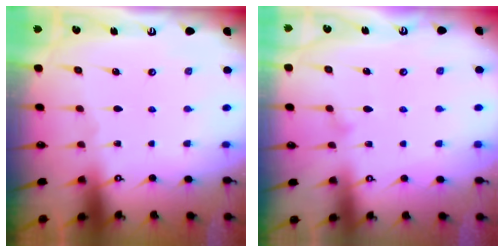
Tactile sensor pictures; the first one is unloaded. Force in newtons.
{"total": 6.8, "press": 6.7, "slide": 0.4}